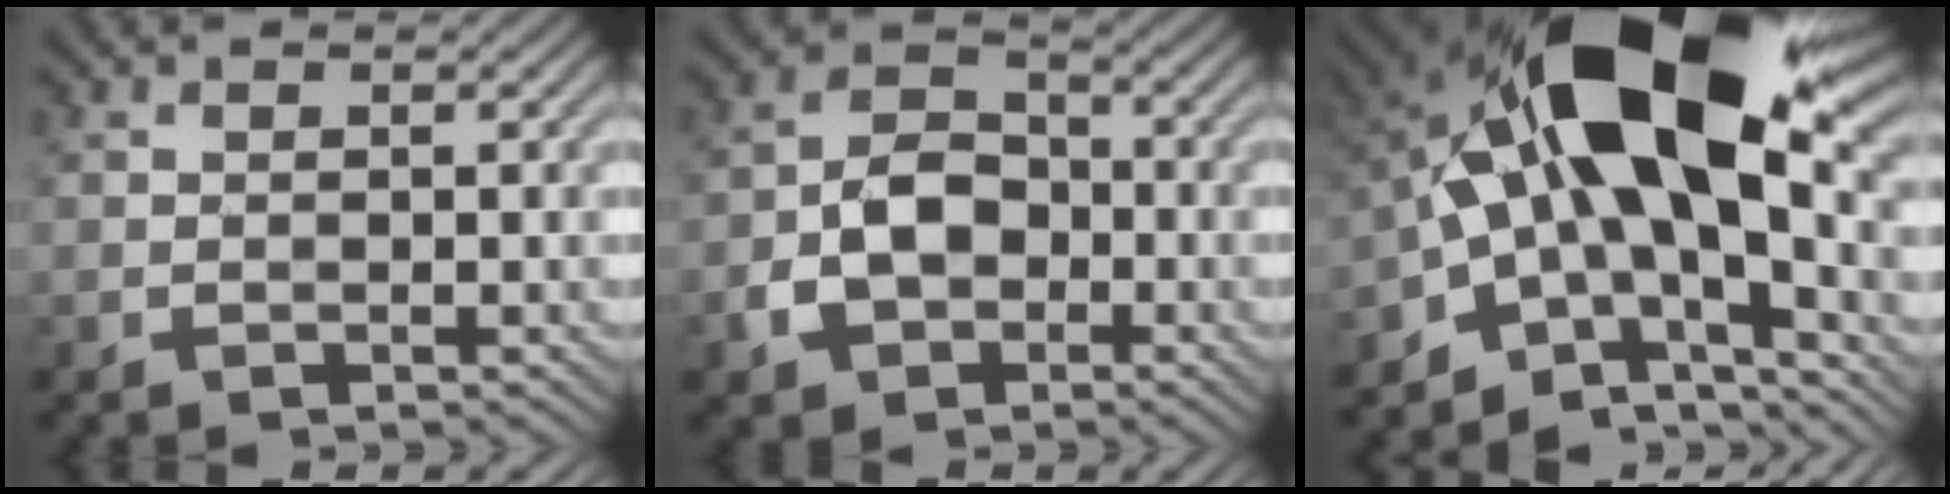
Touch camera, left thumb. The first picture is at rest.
{"total": 6.4, "force": [-2.2, 4.7, 3.7], "torque": [-0.072, 0.000, -0.046]}
{"total": 18.7, "force": [1.4, 9.3, 16.2], "torque": [-0.269, 0.013, 0.018]}